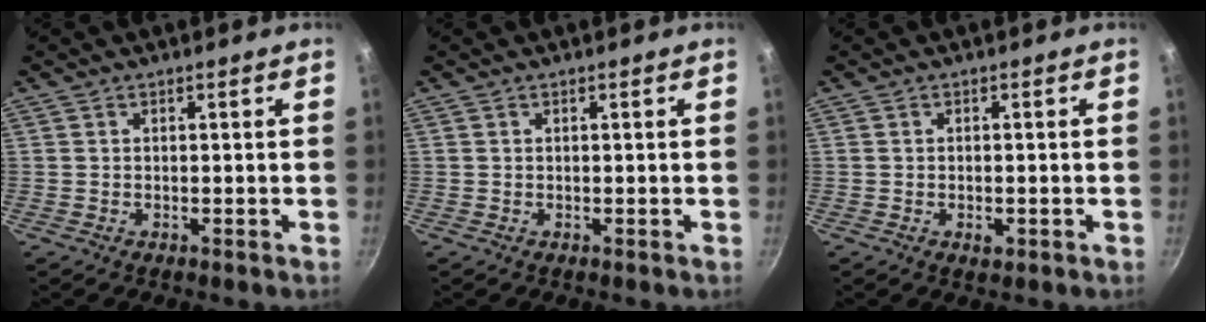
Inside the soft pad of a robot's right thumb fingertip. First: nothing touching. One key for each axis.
{"total": 0.0}
{"total": 1.9, "fx": -0.7, "fy": 1.1, "fz": 1.4, "tx": -0.025, "ty": 0.000, "tz": -0.010}